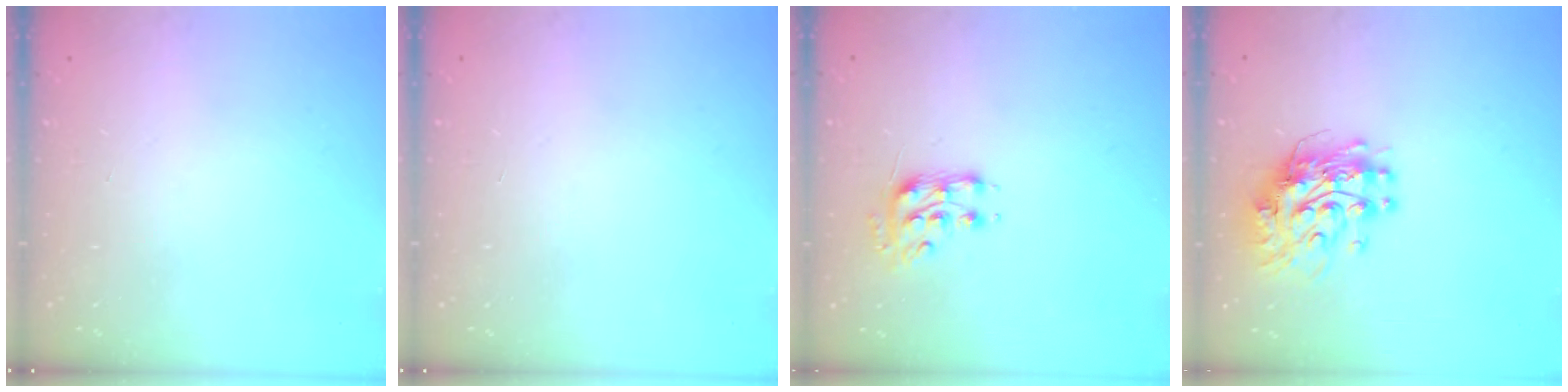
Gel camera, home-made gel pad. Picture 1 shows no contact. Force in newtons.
{"total": 0.0}
{"total": 8.1, "press": 8.0, "slide": 1.0}
{"total": 11.2, "press": 11.2, "slide": 0.9}